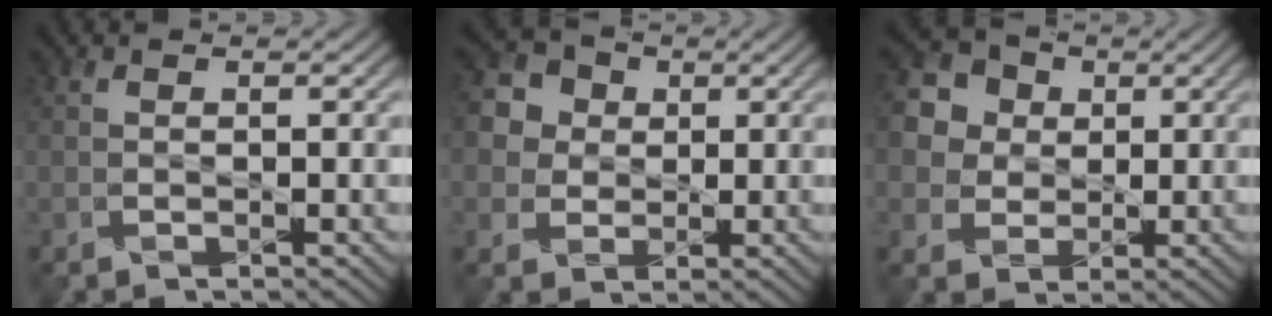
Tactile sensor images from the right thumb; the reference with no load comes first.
{"total": 6.4, "force": [1.4, 5.6, 2.7], "torque": [-0.099, 0.013, 0.008]}
{"total": 8.9, "force": [2.4, 7.7, 3.7], "torque": [-0.134, 0.025, 0.037]}